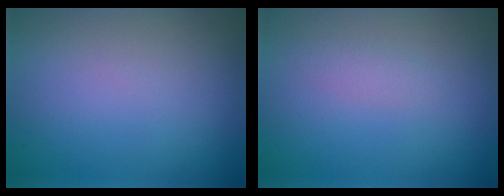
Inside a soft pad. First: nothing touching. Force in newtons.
{"total": 0.9, "press": 0.9, "slide": 0.0}